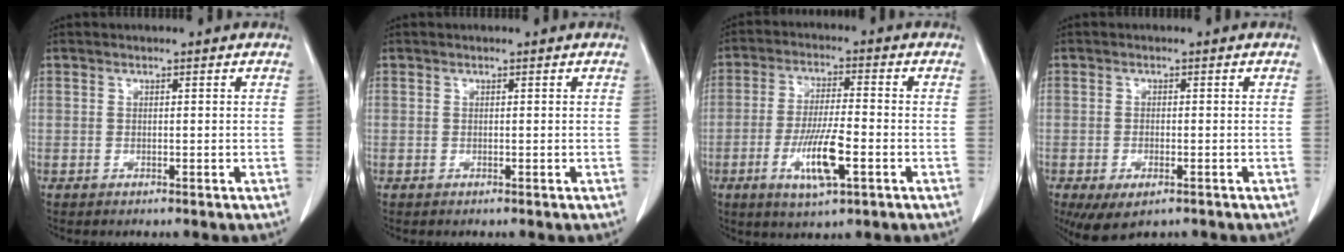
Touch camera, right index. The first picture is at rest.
{"total": 0.0}
{"total": 9.2, "force": [-3.3, 1.5, 8.5], "torque": [-0.162, -0.010, -0.056]}
{"total": 5.5, "force": [-3.2, 2.4, 3.8], "torque": [-0.060, -0.011, -0.045]}